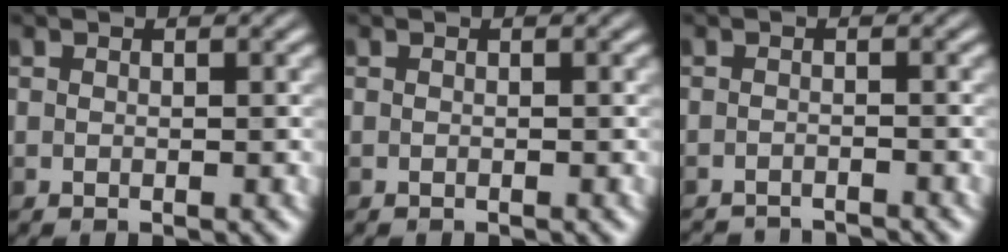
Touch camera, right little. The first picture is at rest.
{"total": 0.0}
{"total": 2.0, "force": [-2.0, -0.3, 0.3], "torque": [-0.004, -0.008, -0.037]}